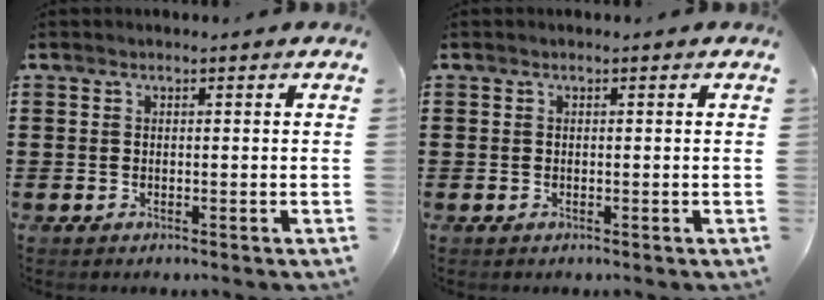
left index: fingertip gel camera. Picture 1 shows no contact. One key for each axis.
{"total": 0.0}